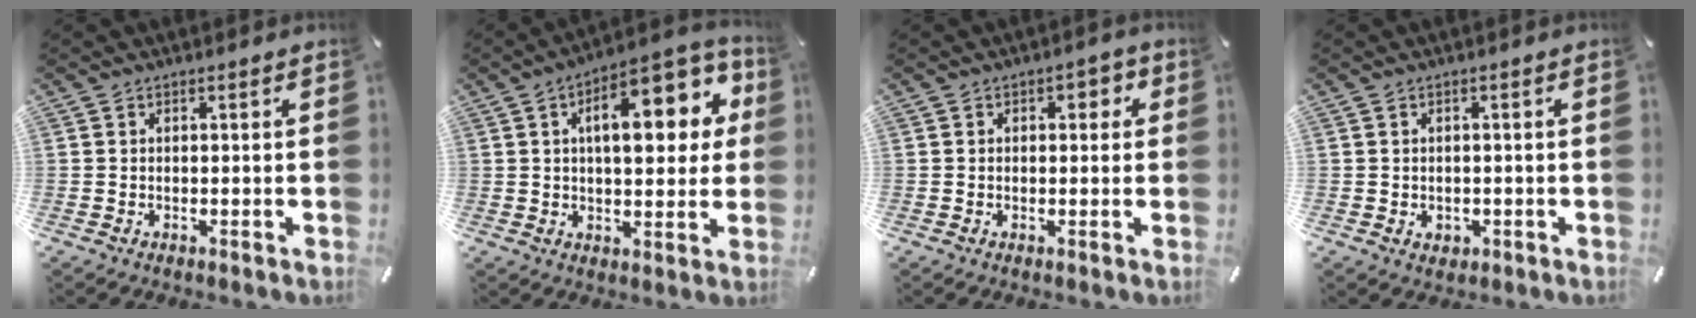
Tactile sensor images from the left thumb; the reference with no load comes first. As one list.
[{"total": 17.3, "force": [5.6, 7.9, 14.3], "torque": [-0.193, -0.017, 0.085]}, {"total": 2.6, "force": [0.3, 1.8, 1.9], "torque": [-0.022, 0.005, -0.002]}, {"total": 1.6, "force": [-0.2, 1.5, 0.4], "torque": [-0.010, 0.006, -0.007]}]